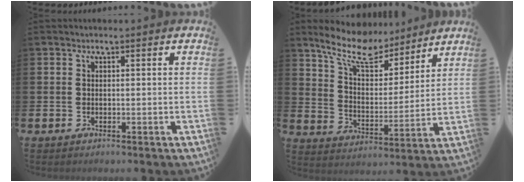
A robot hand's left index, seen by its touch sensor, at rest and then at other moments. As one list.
[{"total": 10.5, "force": [9.2, 3.4, 3.7], "torque": [-0.101, -0.056, 0.162]}]